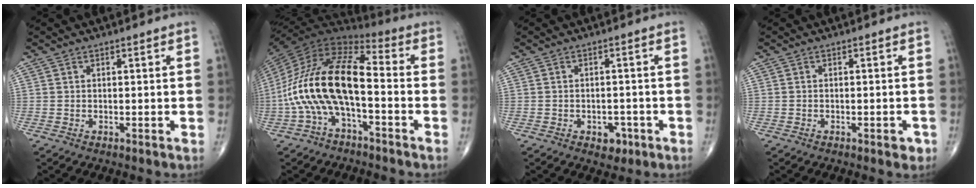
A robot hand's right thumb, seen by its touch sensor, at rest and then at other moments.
{"total": 18.2, "force": [-3.7, 7.9, 16.0], "torque": [-0.314, 0.059, -0.077]}
{"total": 4.0, "force": [-2.0, 2.7, 2.2], "torque": [-0.010, 0.014, -0.023]}
{"total": 1.9, "force": [-1.0, 0.8, 1.4], "torque": [-0.013, 0.003, -0.014]}